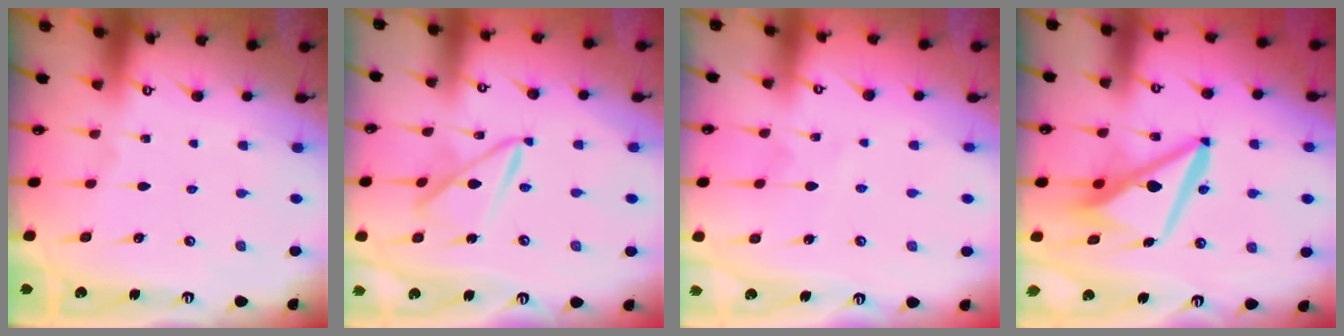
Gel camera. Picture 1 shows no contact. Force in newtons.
{"total": 10.2, "press": 10.2, "slide": 0.8}
{"total": 4.0, "press": 4.0, "slide": 0.4}
{"total": 10.8, "press": 10.7, "slide": 1.8}